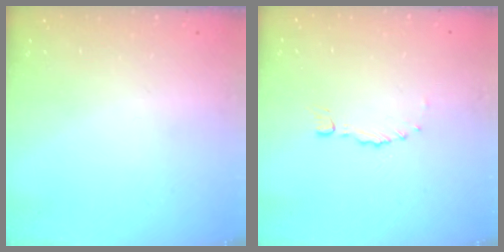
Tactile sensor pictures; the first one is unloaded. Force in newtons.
{"total": 0.0}